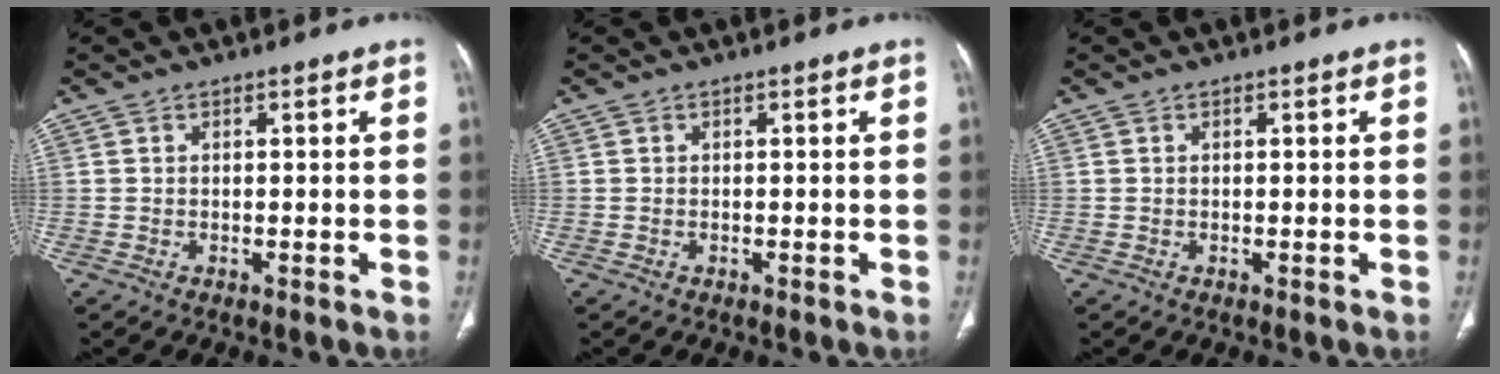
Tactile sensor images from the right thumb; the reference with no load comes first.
{"total": 0.0}
{"total": 0.0}